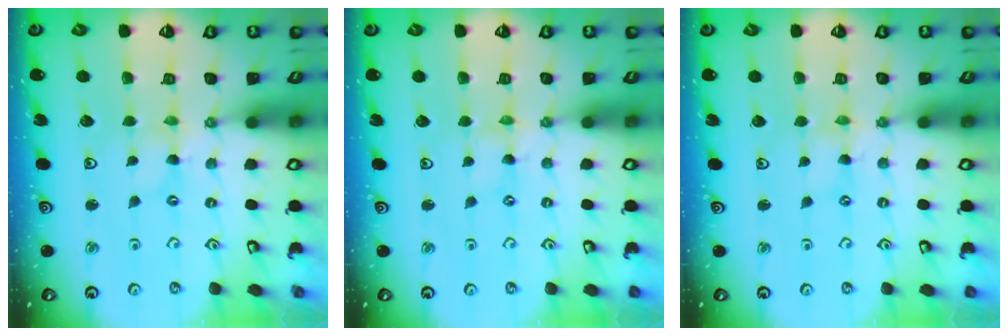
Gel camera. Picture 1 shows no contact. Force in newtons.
{"total": 0.0}
{"total": 0.0}